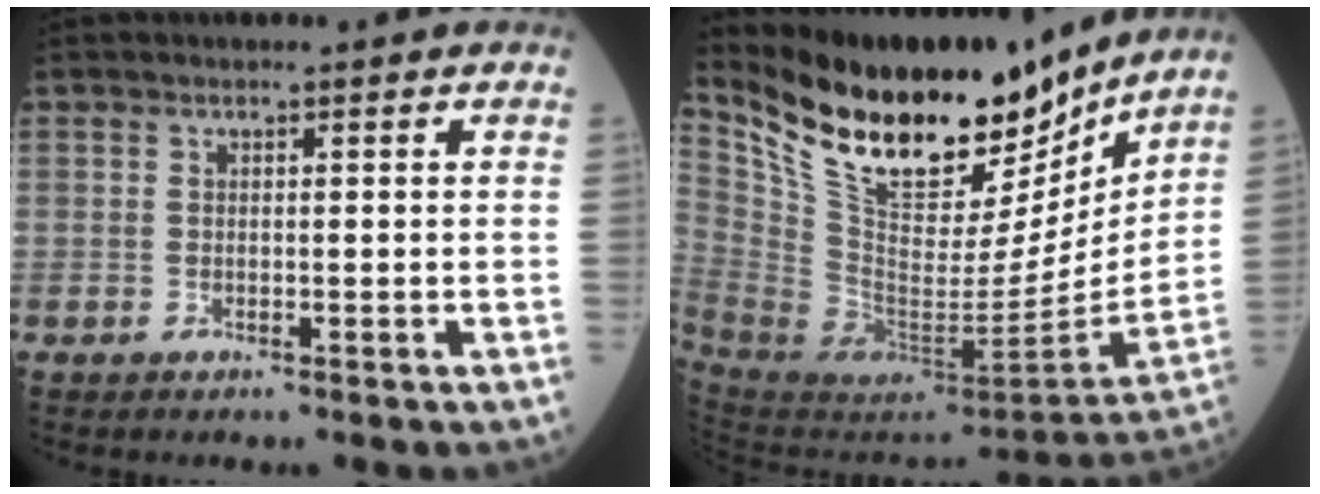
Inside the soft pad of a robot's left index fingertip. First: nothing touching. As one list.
[{"total": 24.3, "force": [19.8, 7.7, 11.9], "torque": [-0.218, -0.028, 0.335]}]